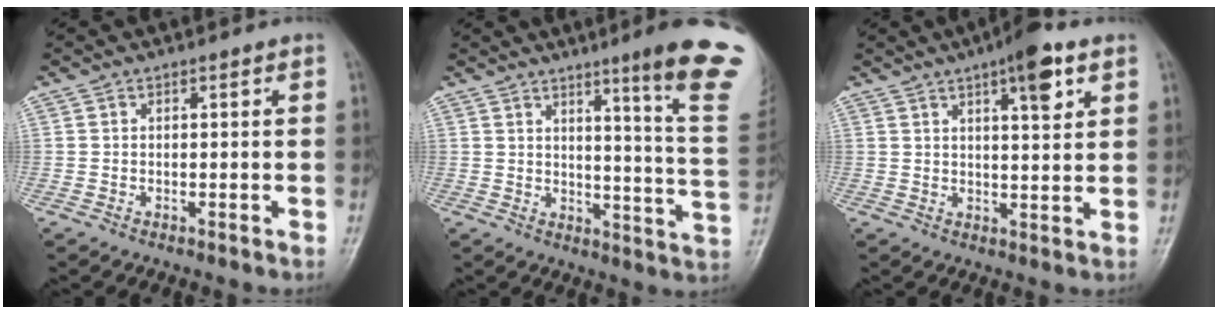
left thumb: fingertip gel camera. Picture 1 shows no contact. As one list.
[{"total": 16.6, "force": [9.8, 0.2, 13.4], "torque": [-0.153, -0.067, 0.117]}, {"total": 11.4, "force": [6.3, 3.0, 9.1], "torque": [-0.119, -0.026, 0.089]}]